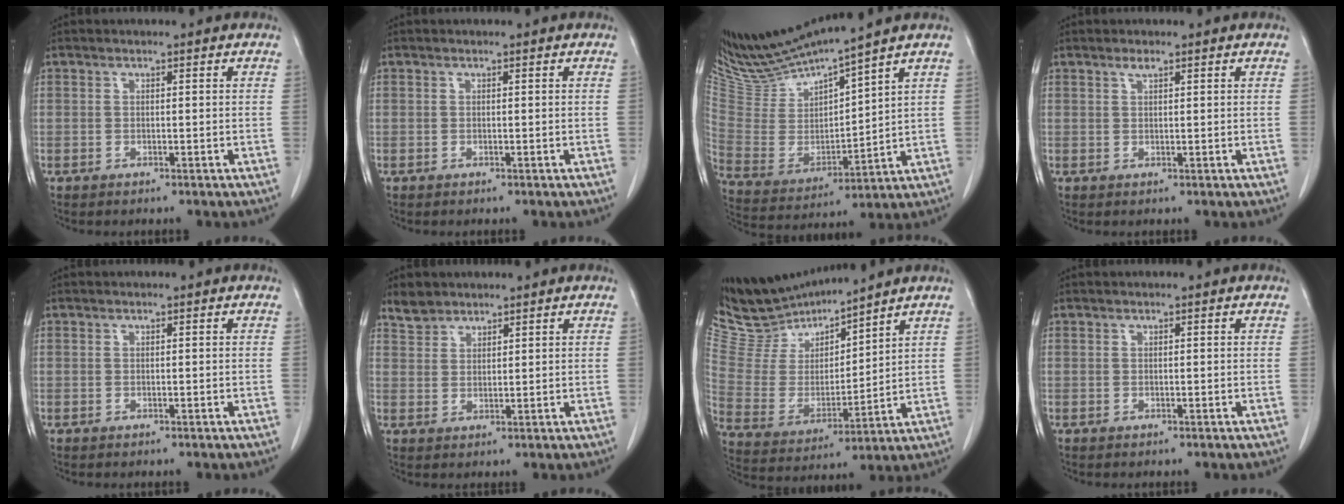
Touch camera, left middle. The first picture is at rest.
{"total": 0.0}
{"total": 13.6, "force": [12.6, -0.4, 5.2], "torque": [-0.106, -0.015, 0.254]}
{"total": 1.0, "force": [0.7, 0.2, 0.7], "torque": [-0.017, -0.001, 0.013]}
{"total": 0.0}
{"total": 3.2, "force": [2.9, 1.4, 0.2], "torque": [-0.006, 0.009, 0.055]}
{"total": 11.4, "force": [11.2, 1.5, 1.1], "torque": [-0.040, -0.003, 0.239]}
{"total": 0.0}